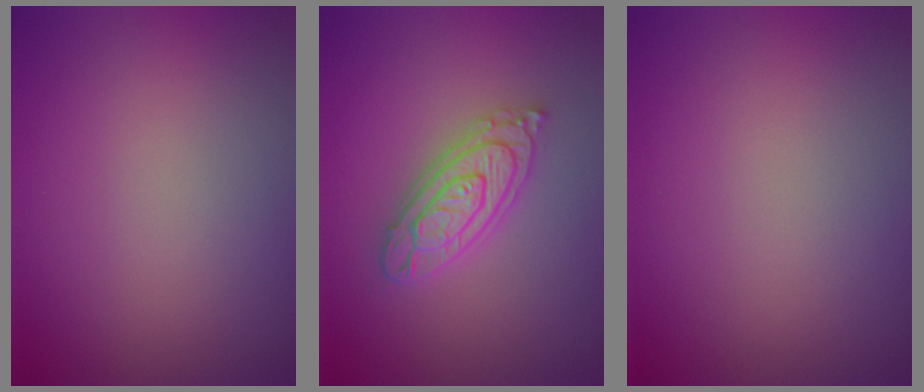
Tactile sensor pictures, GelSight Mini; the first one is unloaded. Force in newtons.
{"total": 4.4, "press": 4.3, "slide": 0.8}
{"total": 0.0}